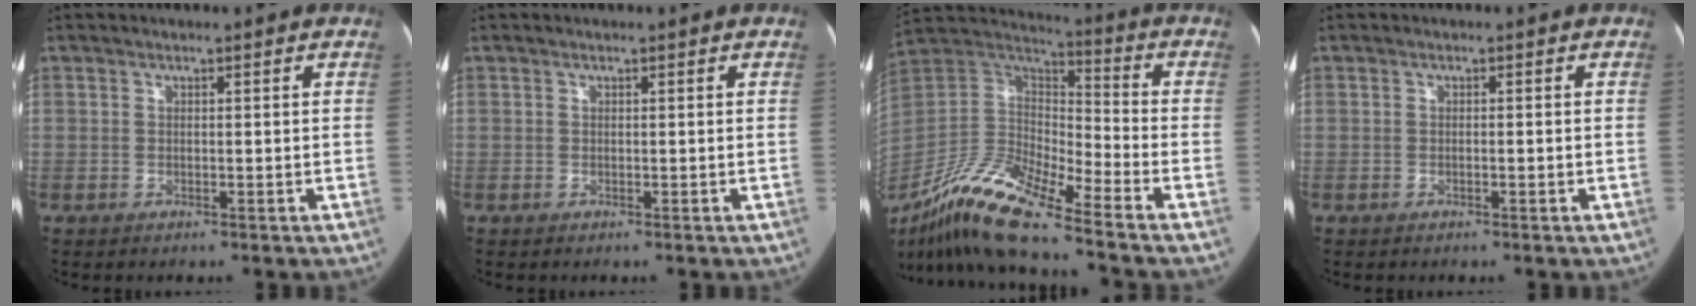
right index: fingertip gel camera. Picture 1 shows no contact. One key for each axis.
{"total": 0.0}
{"total": 16.3, "fx": -12.9, "fy": 1.7, "fz": 9.8, "tx": -0.198, "ty": 0.008, "tz": -0.242}
{"total": 0.6, "fx": -0.2, "fy": 0.0, "fz": 0.6, "tx": -0.008, "ty": 0.001, "tz": 0.000}